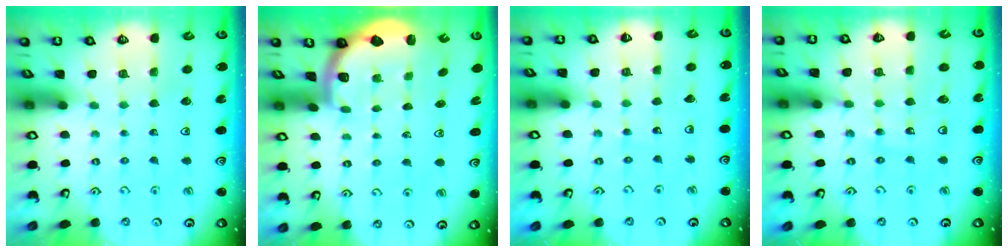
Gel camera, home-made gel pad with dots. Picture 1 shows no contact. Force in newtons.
{"total": 2.0, "press": 2.0, "slide": 0.5}
{"total": 3.3, "press": 3.3, "slide": 0.3}
{"total": 13.0, "press": 12.6, "slide": 3.3}